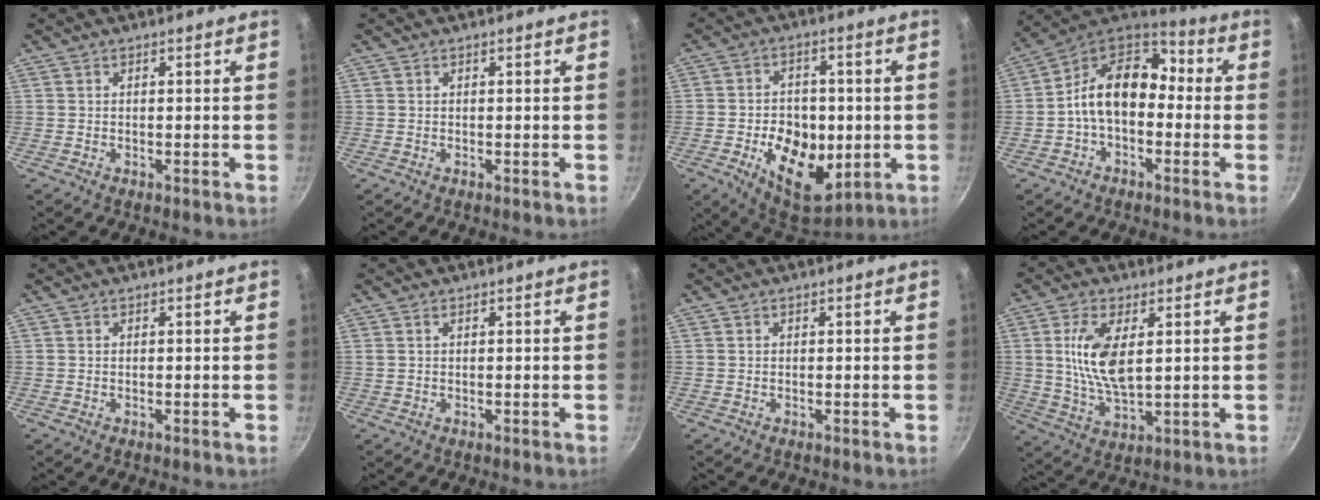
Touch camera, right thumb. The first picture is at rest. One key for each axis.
{"total": 0.0}
{"total": 16.2, "fx": -3.2, "fy": 10.7, "fz": 11.7, "tx": -0.140, "ty": -0.001, "tz": -0.037}
{"total": 15.0, "fx": -1.1, "fy": 10.2, "fz": 10.9, "tx": -0.152, "ty": 0.053, "tz": -0.042}
{"total": 0.0}
{"total": 0.6, "fx": 0.3, "fy": 0.3, "fz": 0.4, "tx": -0.007, "ty": 0.002, "tz": 0.006}
{"total": 0.0}
{"total": 10.8, "fx": 2.3, "fy": 4.9, "fz": 9.3, "tx": -0.180, "ty": -0.011, "tz": 0.050}